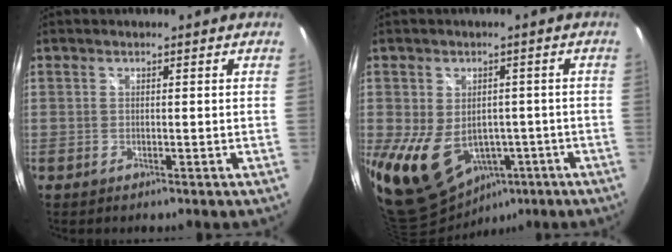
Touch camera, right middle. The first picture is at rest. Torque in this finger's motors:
{"motor_torque": [1.42, -0.72, 1.05, 0.21]}